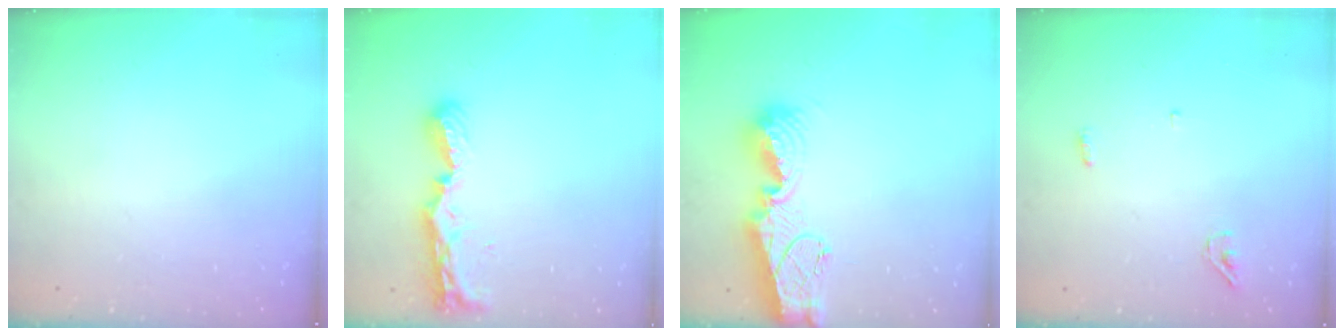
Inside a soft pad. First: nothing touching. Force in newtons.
{"total": 8.3, "press": 8.3, "slide": 0.6}
{"total": 12.9, "press": 12.9, "slide": 1.4}
{"total": 3.4, "press": 3.3, "slide": 1.0}